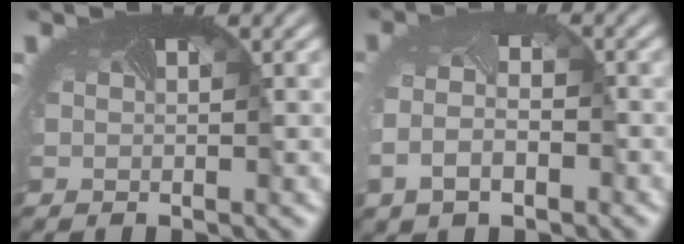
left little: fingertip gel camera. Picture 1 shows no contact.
{"total": 4.1, "force": [-1.4, 2.7, 2.6], "torque": [-0.075, -0.019, -0.027]}